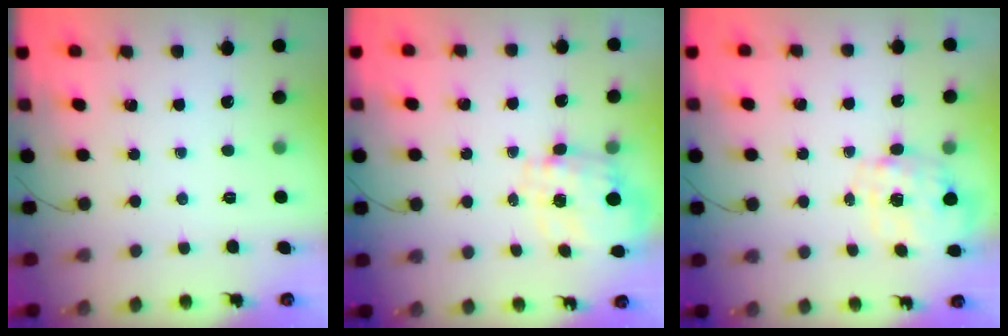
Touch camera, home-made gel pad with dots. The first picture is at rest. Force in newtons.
{"total": 2.9, "press": 2.7, "slide": 1.2}
{"total": 2.9, "press": 2.7, "slide": 0.9}